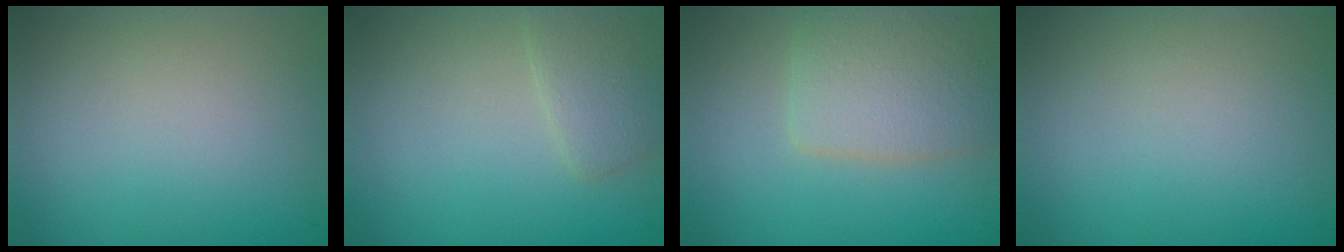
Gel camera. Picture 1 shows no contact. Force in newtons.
{"total": 2.1, "press": 2.1, "slide": 0.2}
{"total": 4.0, "press": 4.0, "slide": 0.1}
{"total": 0.0}